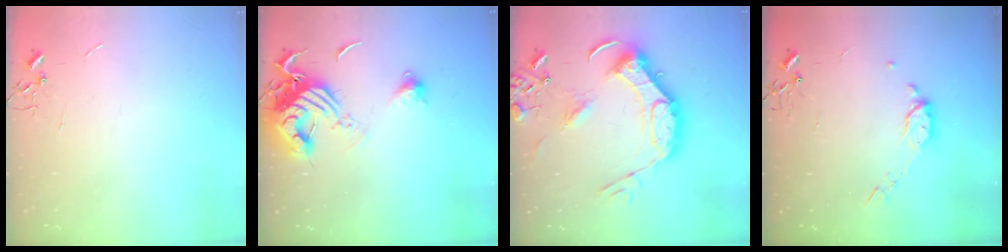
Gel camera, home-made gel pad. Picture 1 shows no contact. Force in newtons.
{"total": 13.8, "press": 13.7, "slide": 1.5}
{"total": 19.5, "press": 19.4, "slide": 2.4}
{"total": 8.4, "press": 8.3, "slide": 1.0}